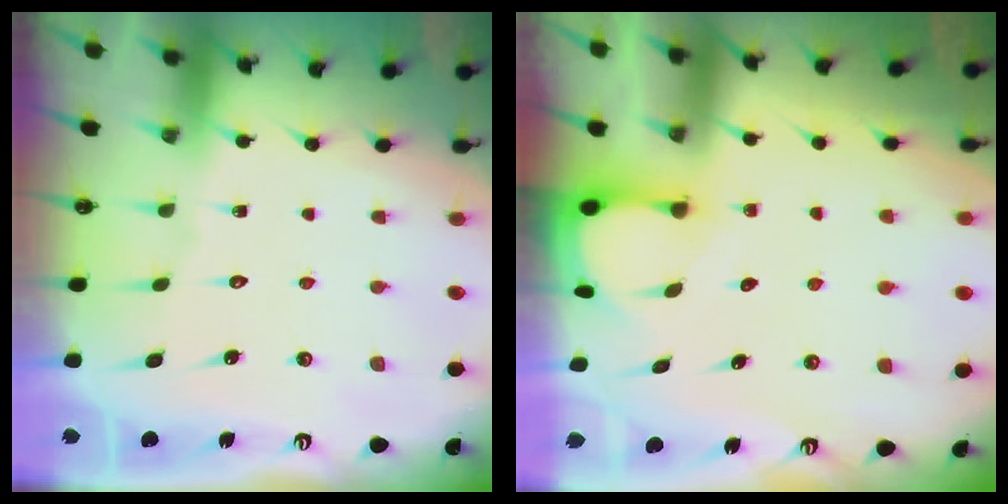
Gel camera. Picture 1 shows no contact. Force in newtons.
{"total": 3.8, "press": 3.8, "slide": 0.2}